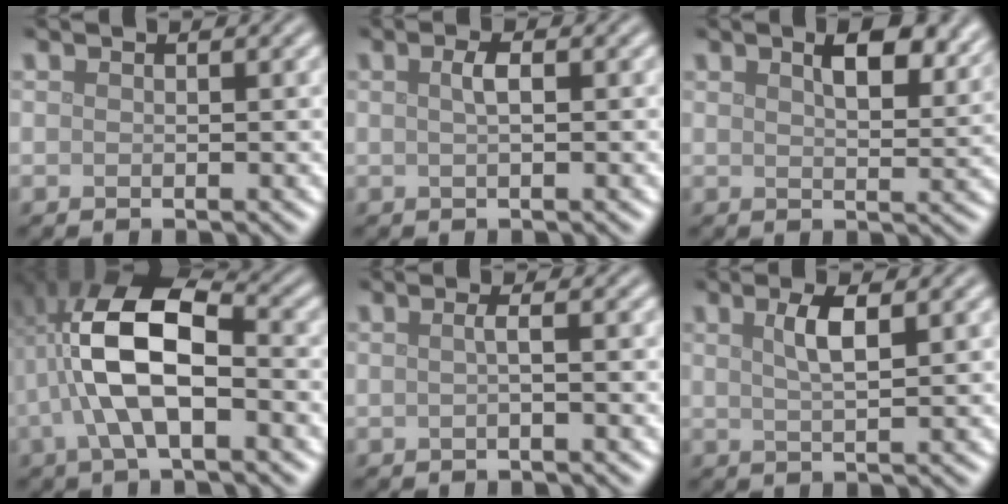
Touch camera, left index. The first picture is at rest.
{"total": 1.4, "force": [0.3, 0.3, 1.3], "torque": [-0.025, 0.006, 0.004]}
{"total": 5.0, "force": [2.8, 1.9, 3.7], "torque": [-0.055, 0.001, 0.041]}
{"total": 9.1, "force": [-1.1, 3.9, 8.1], "torque": [-0.164, 0.018, -0.023]}
{"total": 1.3, "force": [0.0, 0.4, 1.2], "torque": [-0.015, 0.000, -0.007]}
{"total": 2.8, "force": [1.1, 0.7, 2.5], "torque": [-0.042, 0.005, 0.018]}